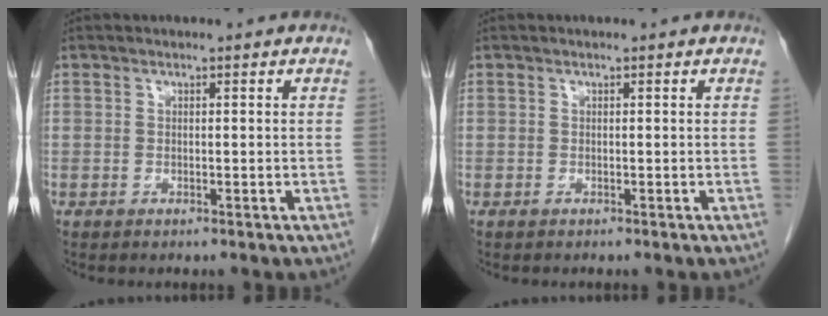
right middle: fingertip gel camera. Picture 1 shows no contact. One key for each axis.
{"total": 0.0}